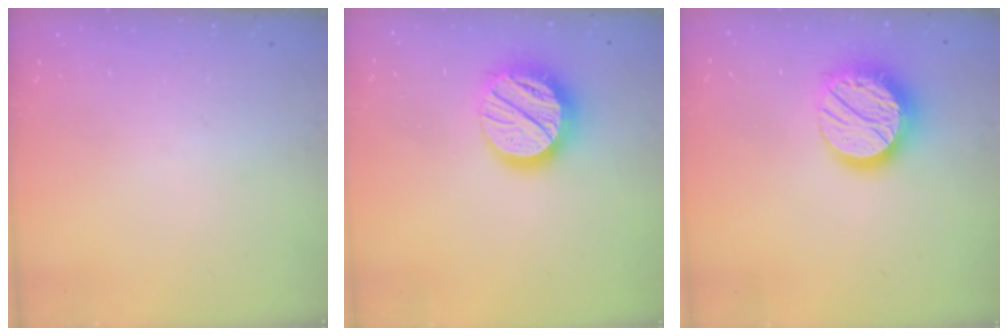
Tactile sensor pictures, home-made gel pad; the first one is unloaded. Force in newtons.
{"total": 18.4, "press": 18.3, "slide": 1.6}
{"total": 15.9, "press": 15.9, "slide": 1.0}